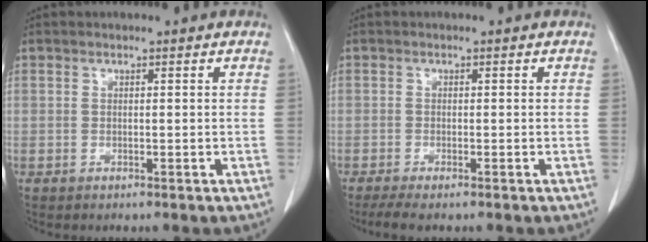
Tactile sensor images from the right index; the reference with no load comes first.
{"total": 3.4, "force": [-2.6, 0.4, 2.1], "torque": [-0.037, -0.009, -0.043]}